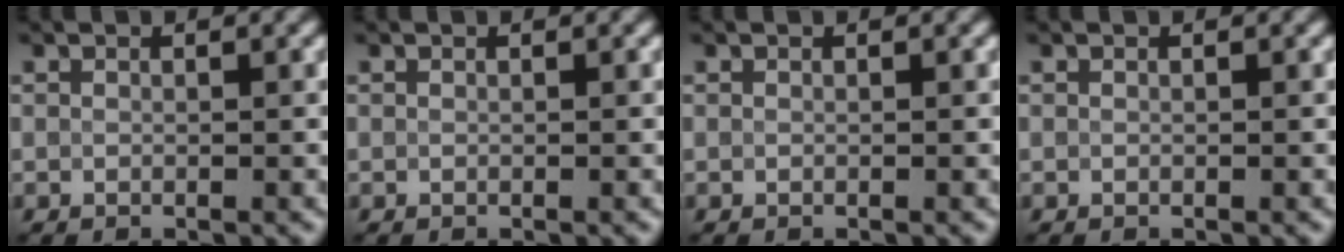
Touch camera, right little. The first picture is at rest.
{"total": 0.0}
{"total": 0.0}
{"total": 0.0}